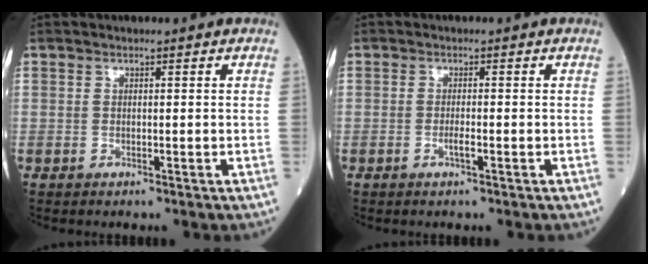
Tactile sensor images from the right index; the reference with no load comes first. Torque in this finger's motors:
{"motor_torque": [0.53, -0.11, 0.26, 0.08]}